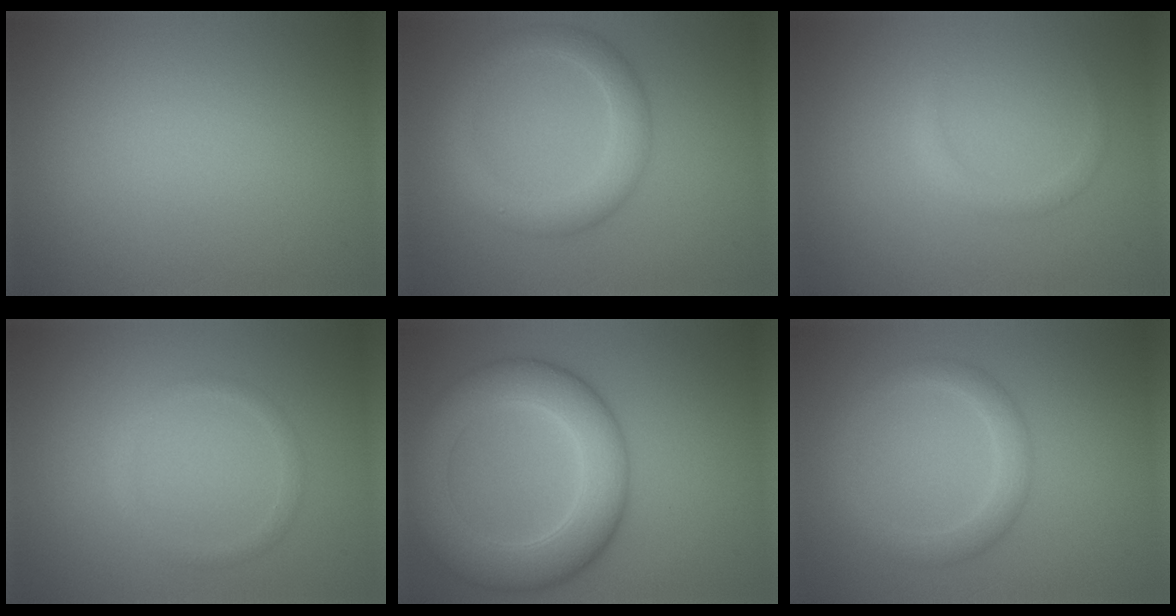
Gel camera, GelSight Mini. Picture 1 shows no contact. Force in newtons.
{"total": 3.9, "press": 3.9, "slide": 0.1}
{"total": 1.0, "press": 1.0, "slide": 0.0}
{"total": 1.2, "press": 1.2, "slide": 0.1}
{"total": 8.2, "press": 8.1, "slide": 0.1}
{"total": 2.7, "press": 2.7, "slide": 0.1}